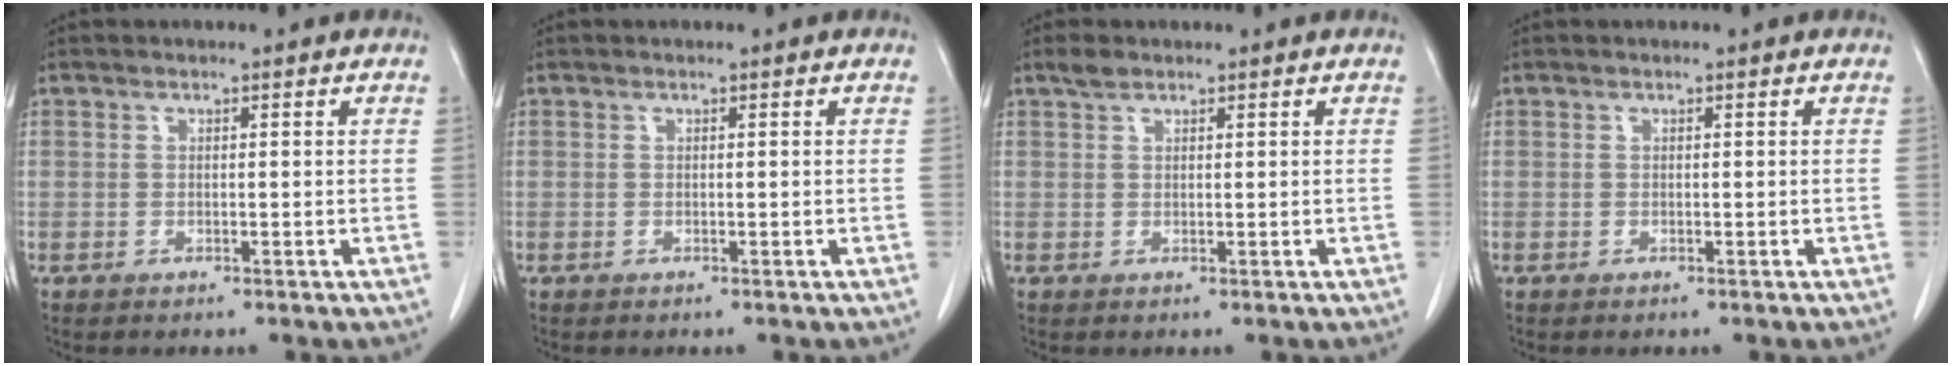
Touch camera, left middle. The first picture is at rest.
{"total": 0.0}
{"total": 1.5, "force": [1.2, 0.6, 0.6], "torque": [-0.015, 0.006, 0.023]}
{"total": 0.0}